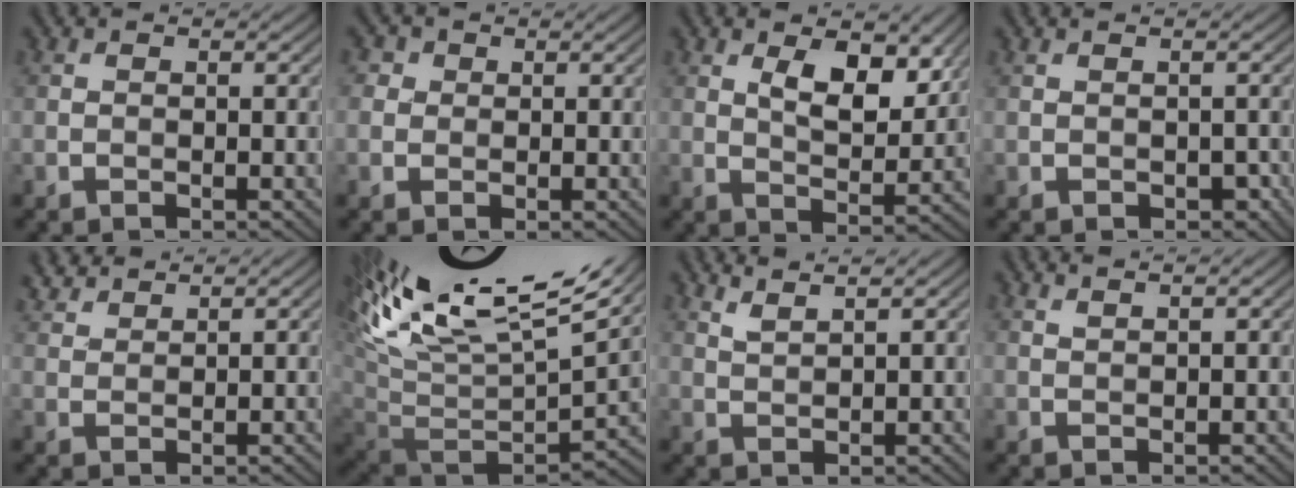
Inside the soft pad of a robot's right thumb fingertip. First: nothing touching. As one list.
[{"total": 2.3, "force": [0.9, 2.0, 0.7], "torque": [-0.024, 0.000, 0.008]}, {"total": 7.1, "force": [3.2, 3.3, 5.4], "torque": [-0.098, -0.011, 0.055]}, {"total": 0.8, "force": [-0.3, 0.5, 0.6], "torque": [-0.012, -0.004, -0.001]}, {"total": 3.5, "force": [3.2, 0.7, 1.2], "torque": [-0.036, 0.007, 0.067]}, {"total": 18.4, "force": [10.9, 6.4, 13.3], "torque": [-0.283, 0.034, 0.207]}, {"total": 3.1, "force": [2.5, 0.4, 1.7], "torque": [-0.026, 0.007, 0.044]}, {"total": 1.6, "force": [1.3, 0.1, 0.8], "torque": [-0.014, 0.005, 0.021]}]